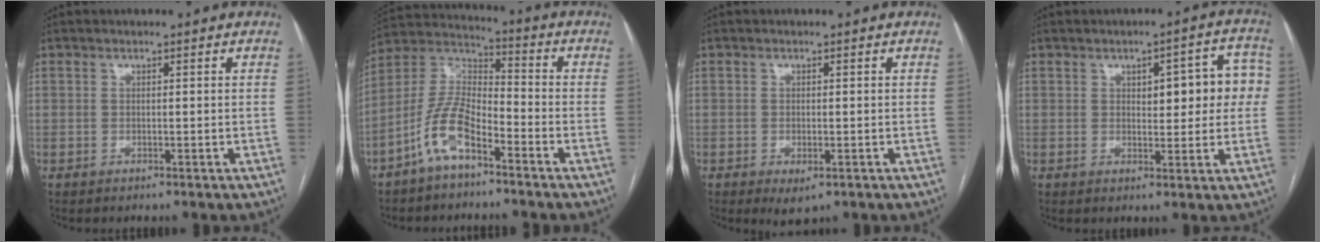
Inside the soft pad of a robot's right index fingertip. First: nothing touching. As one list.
[{"total": 10.0, "force": [-5.8, 3.8, 7.2], "torque": [-0.161, 0.014, -0.115]}, {"total": 2.8, "force": [-1.3, 1.2, 2.2], "torque": [-0.033, -0.004, -0.008]}, {"total": 6.9, "force": [1.8, 3.2, 5.9], "torque": [-0.052, 0.021, 0.024]}]